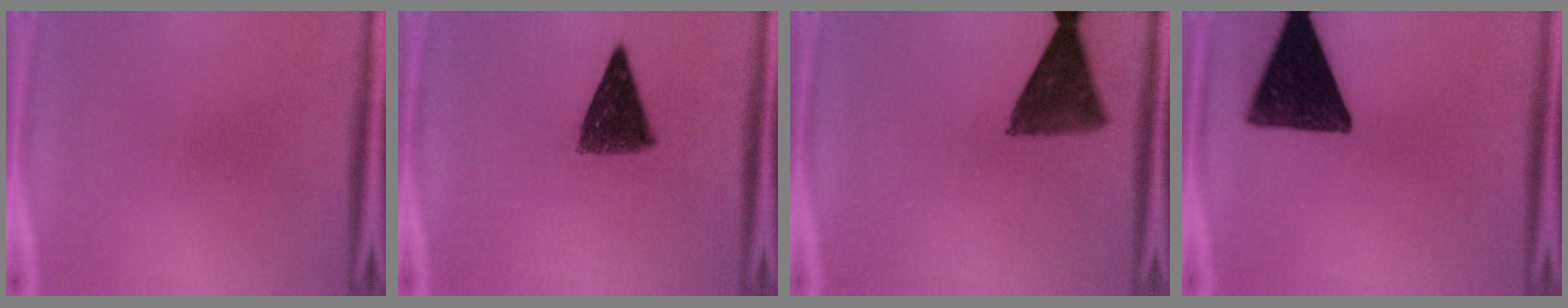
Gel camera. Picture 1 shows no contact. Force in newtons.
{"total": 9.0}
{"total": 9.8}
{"total": 14.7}